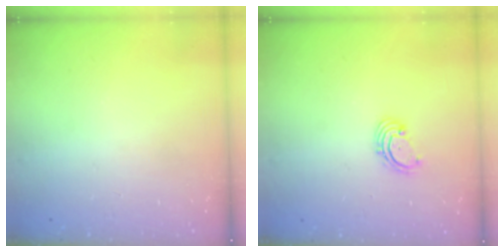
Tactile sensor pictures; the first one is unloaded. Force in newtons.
{"total": 1.8, "press": 1.7, "slide": 0.6}